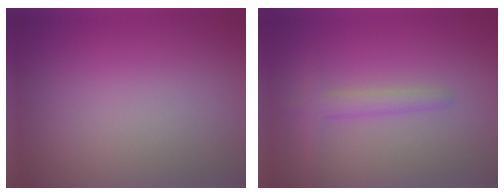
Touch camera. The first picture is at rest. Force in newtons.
{"total": 2.1, "press": 2.1, "slide": 0.2}